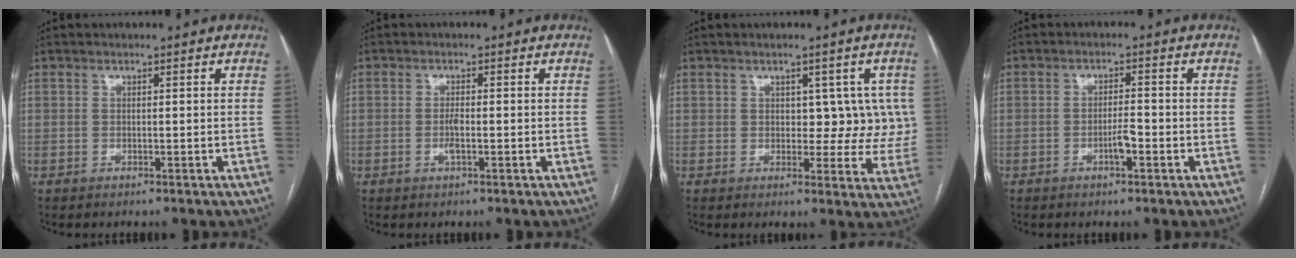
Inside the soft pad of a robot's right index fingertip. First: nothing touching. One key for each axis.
{"total": 1.9, "fx": -0.5, "fy": 0.4, "fz": 1.8, "tx": -0.039, "ty": -0.002, "tz": -0.011}
{"total": 5.7, "fx": 1.6, "fy": 3.7, "fz": 4.0, "tx": -0.020, "ty": 0.013, "tz": 0.020}
{"total": 2.9, "fx": -1.2, "fy": 0.5, "fz": 2.6, "tx": -0.044, "ty": 0.002, "tz": -0.022}